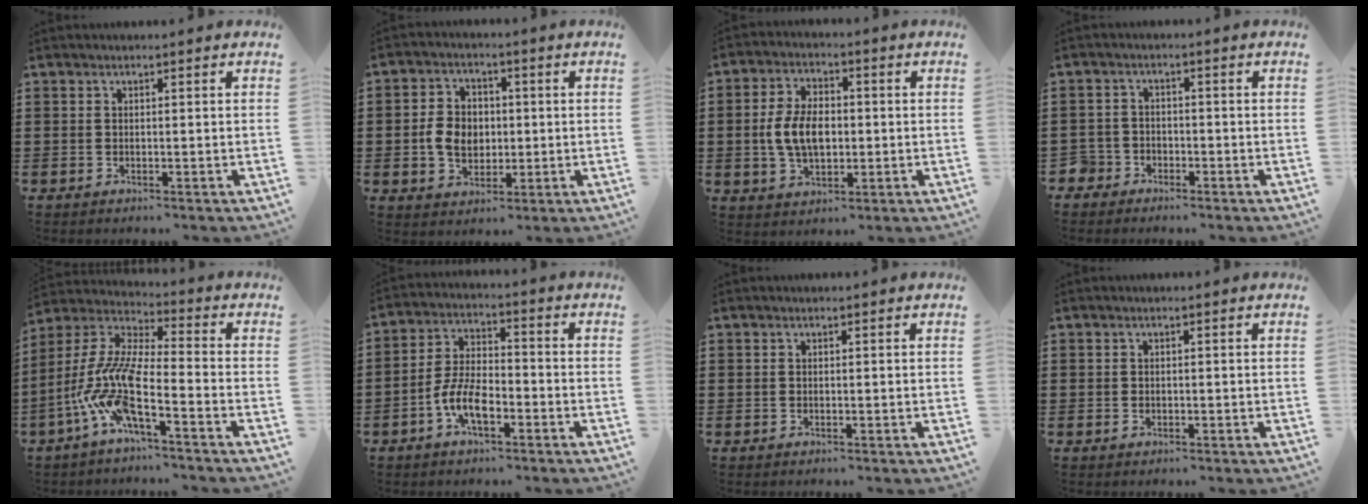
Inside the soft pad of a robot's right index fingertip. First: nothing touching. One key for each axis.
{"total": 6.0, "fx": -0.5, "fy": 4.7, "fz": 3.7, "tx": -0.093, "ty": 0.008, "tz": -0.014}
{"total": 7.4, "fx": -0.3, "fy": 4.5, "fz": 5.9, "tx": -0.125, "ty": 0.003, "tz": -0.013}
{"total": 2.9, "fx": -2.1, "fy": 1.9, "fz": 0.1, "tx": -0.018, "ty": 0.000, "tz": -0.050}
{"total": 10.6, "fx": -6.5, "fy": 1.8, "fz": 8.2, "tx": -0.216, "ty": -0.030, "tz": -0.141}
{"total": 7.2, "fx": -3.4, "fy": 3.1, "fz": 5.6, "tx": -0.134, "ty": -0.002, "tz": -0.070}
{"total": 0.0}
{"total": 0.6, "fx": -0.2, "fy": 0.5, "fz": 0.3, "tx": -0.008, "ty": 0.002, "tz": -0.004}